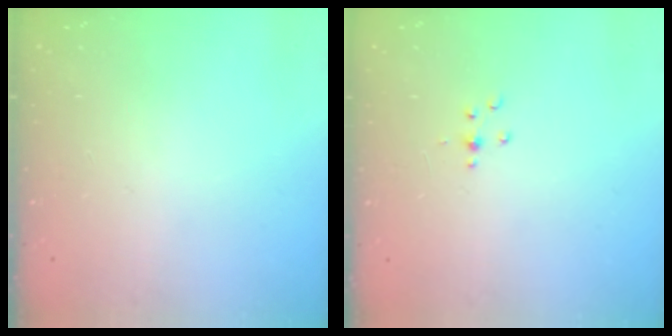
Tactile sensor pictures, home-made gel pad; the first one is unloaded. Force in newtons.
{"total": 2.2, "press": 2.1, "slide": 0.5}